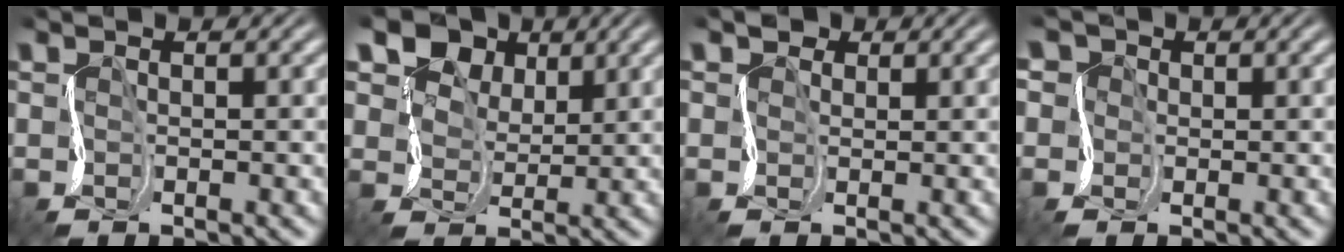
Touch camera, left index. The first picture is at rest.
{"total": 10.3, "force": [7.7, 6.0, 3.3], "torque": [-0.084, 0.031, 0.105]}
{"total": 2.2, "force": [1.5, 1.5, 0.6], "torque": [0.000, 0.016, 0.000]}
{"total": 3.4, "force": [-0.4, 3.1, 1.4], "torque": [-0.026, 0.008, -0.026]}